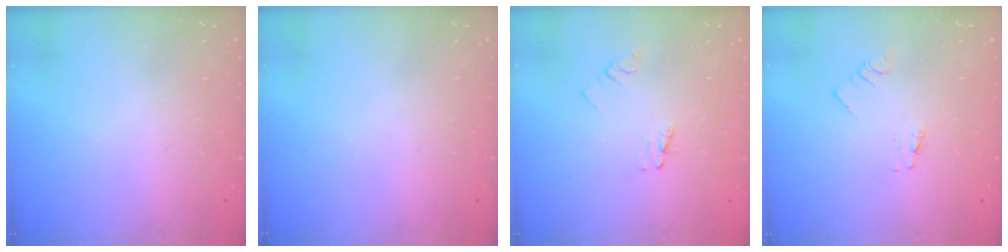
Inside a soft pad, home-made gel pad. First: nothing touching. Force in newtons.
{"total": 0.0}
{"total": 2.6, "press": 2.6, "slide": 0.4}
{"total": 0.0}